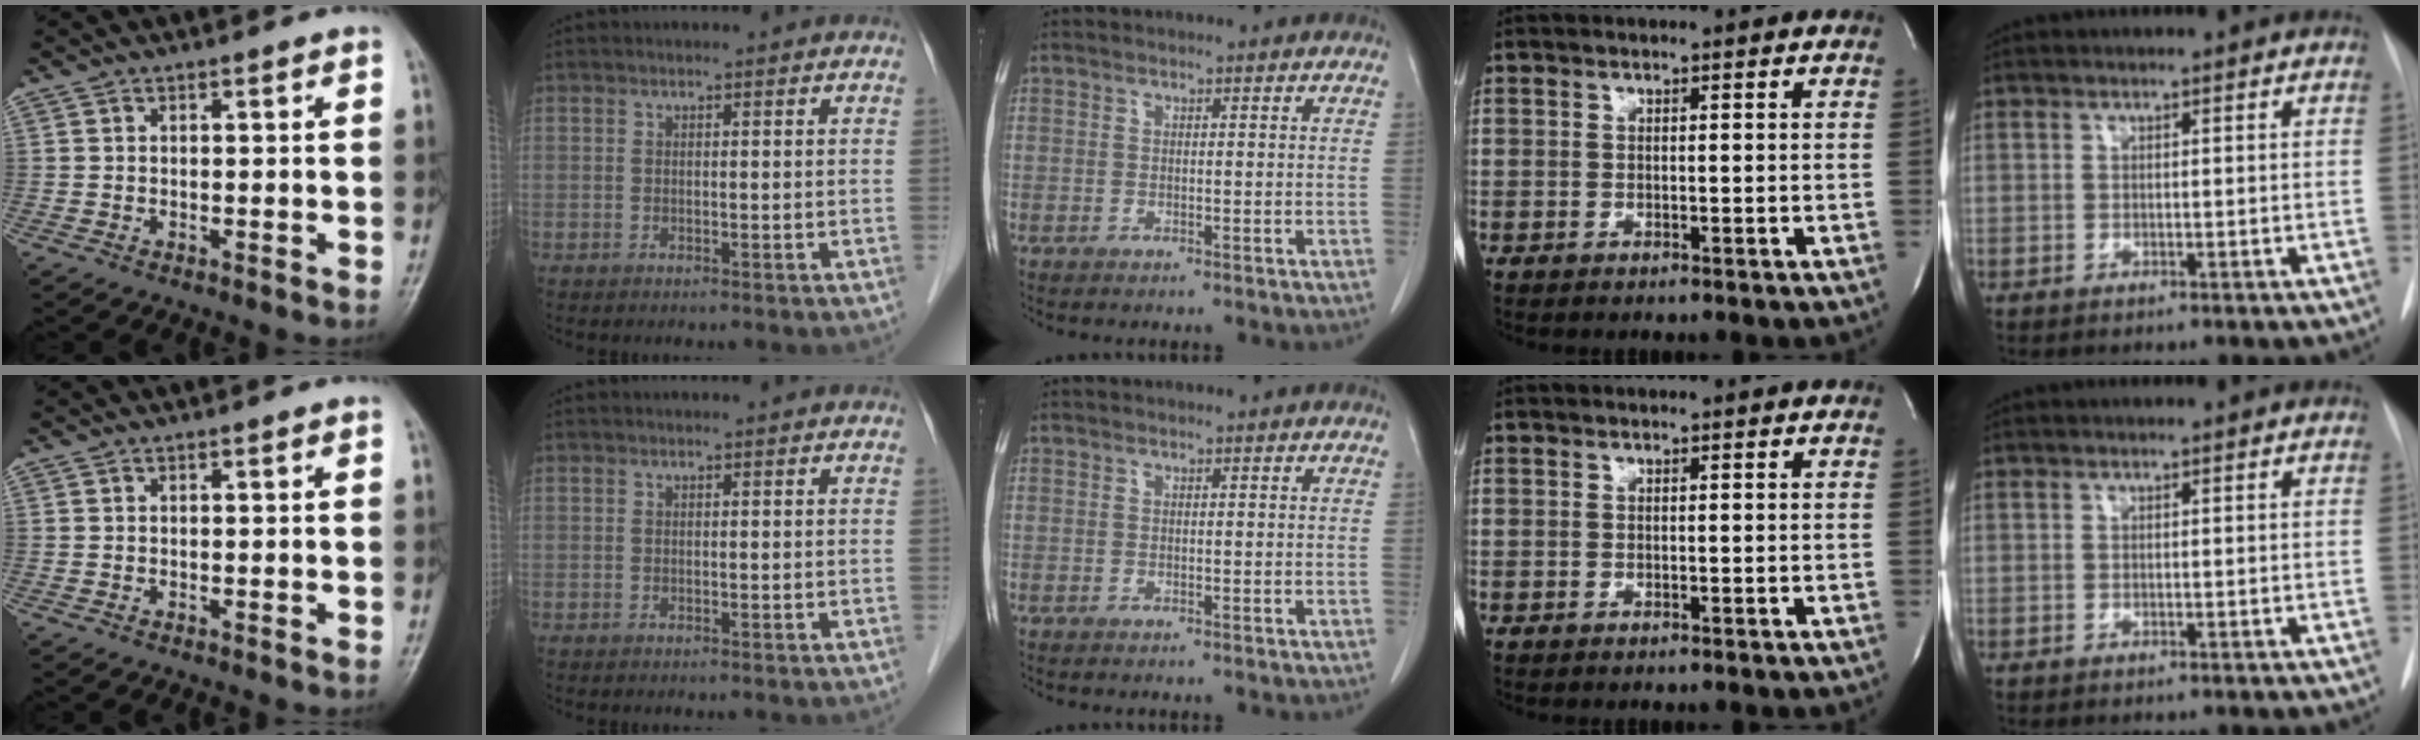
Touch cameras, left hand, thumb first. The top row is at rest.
{}